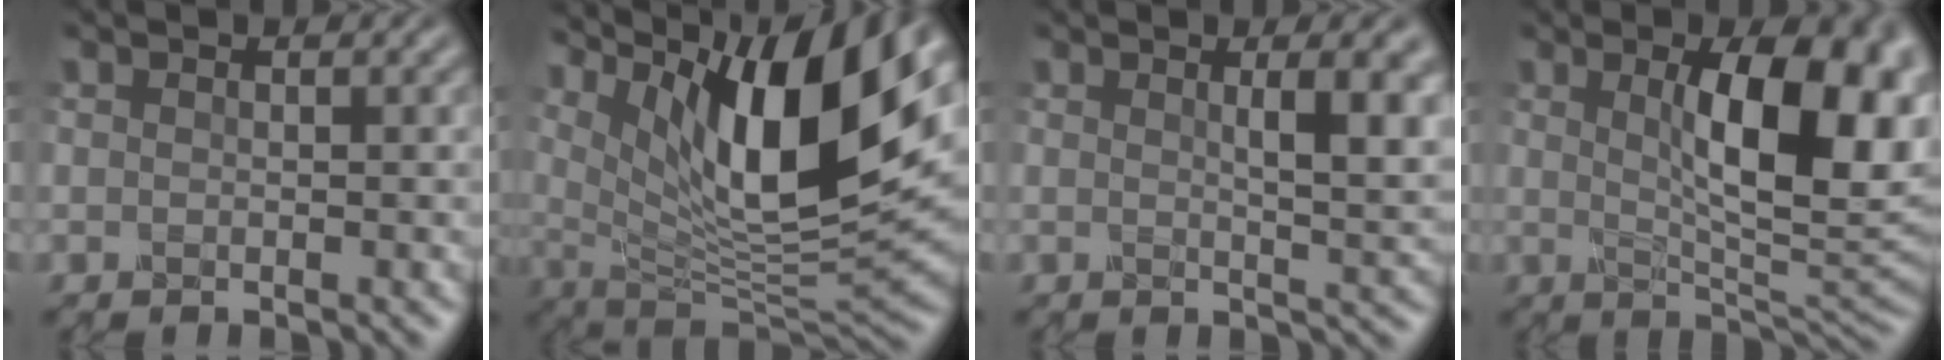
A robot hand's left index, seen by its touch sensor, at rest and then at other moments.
{"total": 14.7, "force": [6.6, 4.4, 12.3], "torque": [-0.204, 0.003, 0.117]}
{"total": 4.9, "force": [1.4, 1.4, 4.5], "torque": [-0.050, 0.001, 0.021]}
{"total": 10.8, "force": [2.2, 3.3, 10.1], "torque": [-0.133, 0.001, 0.038]}